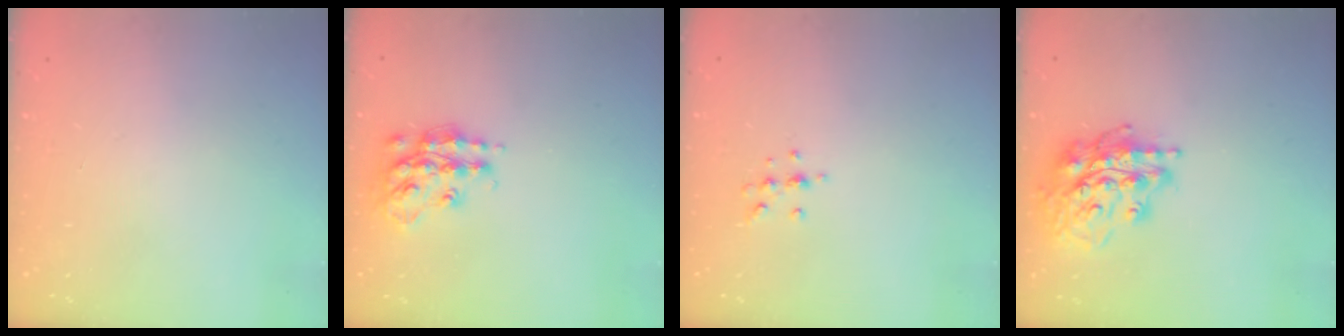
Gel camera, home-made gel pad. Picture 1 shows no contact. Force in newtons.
{"total": 14.9, "press": 14.8, "slide": 0.8}
{"total": 6.0, "press": 5.6, "slide": 2.0}
{"total": 17.5, "press": 17.4, "slide": 1.8}